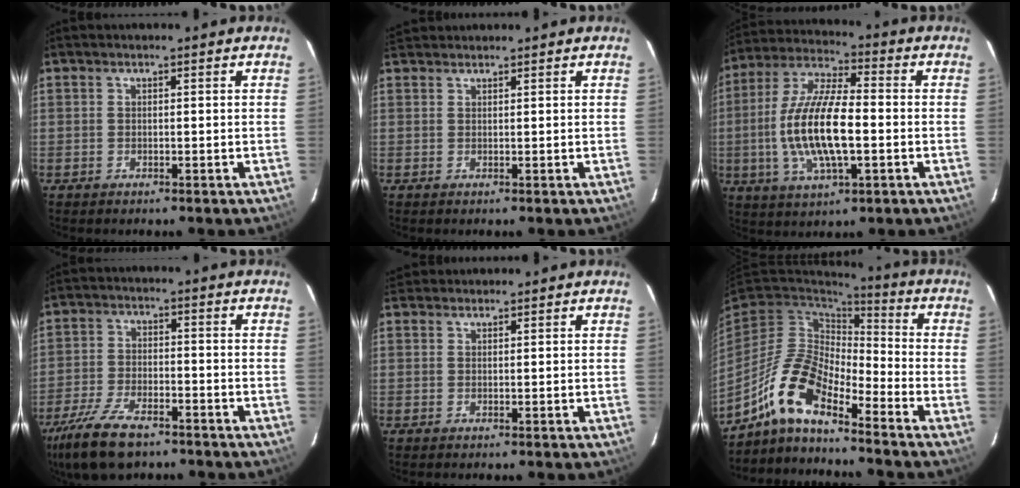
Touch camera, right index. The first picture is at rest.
{"total": 3.0, "force": [2.7, 1.0, 0.5], "torque": [-0.011, 0.019, 0.050]}
{"total": 16.2, "force": [-2.3, 5.4, 15.1], "torque": [-0.307, 0.001, -0.044]}
{"total": 12.6, "force": [-9.2, 4.9, 7.2], "torque": [-0.174, -0.022, -0.171]}
{"total": 3.0, "force": [2.6, 1.5, 0.4], "torque": [-0.006, 0.019, 0.045]}
{"total": 12.4, "force": [-8.6, 3.9, 8.0], "torque": [-0.158, 0.006, -0.177]}